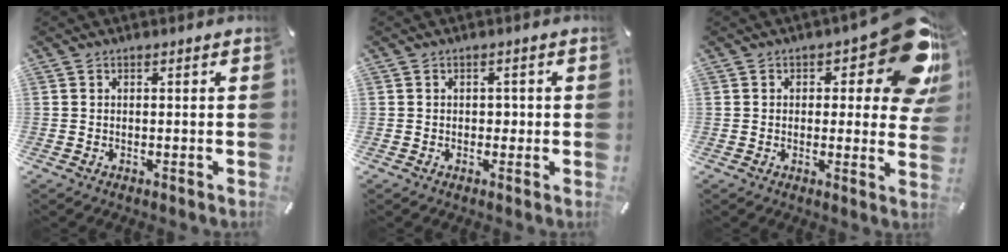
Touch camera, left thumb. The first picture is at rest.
{"total": 1.4, "force": [-0.3, 1.2, 0.6], "torque": [-0.005, 0.003, -0.010]}
{"total": 17.4, "force": [7.7, 7.5, 13.7], "torque": [-0.164, -0.056, 0.130]}